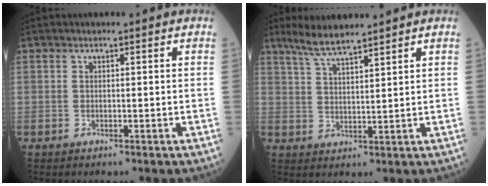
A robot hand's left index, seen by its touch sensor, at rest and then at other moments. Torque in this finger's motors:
{"motor_torque": [-0.05, -0.02, -0.03, -0.02]}